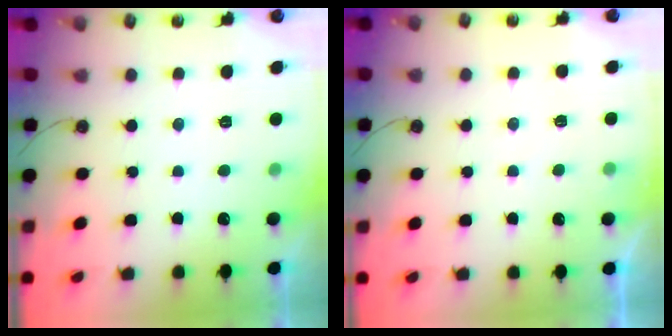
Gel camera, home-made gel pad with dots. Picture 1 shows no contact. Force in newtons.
{"total": 2.8, "press": 2.7, "slide": 0.4}